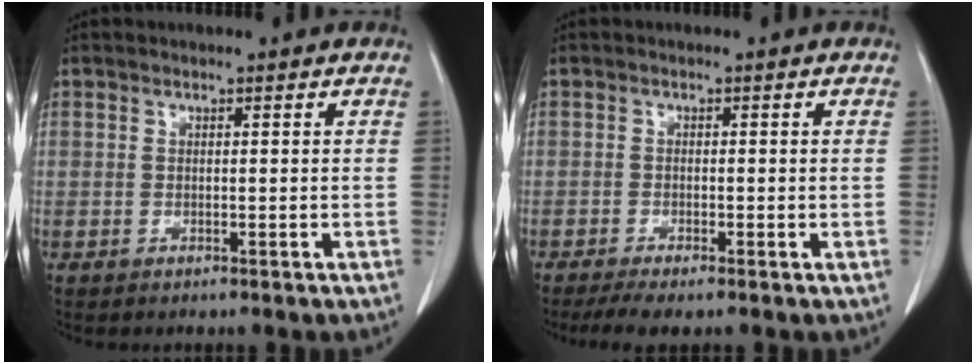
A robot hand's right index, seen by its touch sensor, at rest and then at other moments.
{"total": 2.8, "force": [-1.8, 0.5, 2.0], "torque": [-0.039, -0.007, -0.032]}